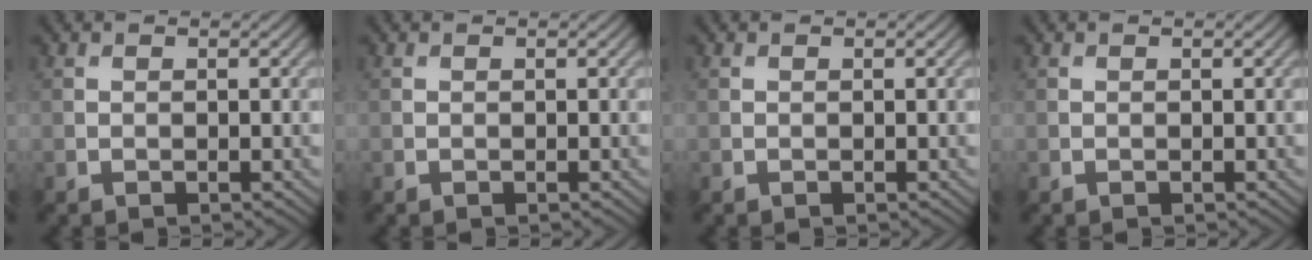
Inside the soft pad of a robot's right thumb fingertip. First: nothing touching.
{"total": 0.0}
{"total": 0.0}
{"total": 0.0}